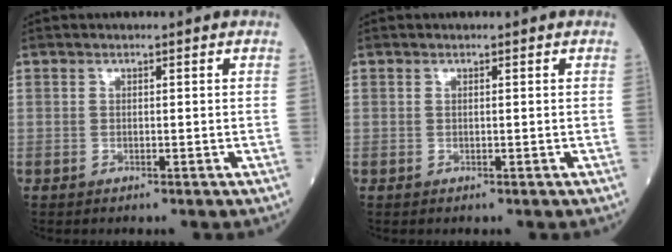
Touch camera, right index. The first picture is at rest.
{"total": 0.0}